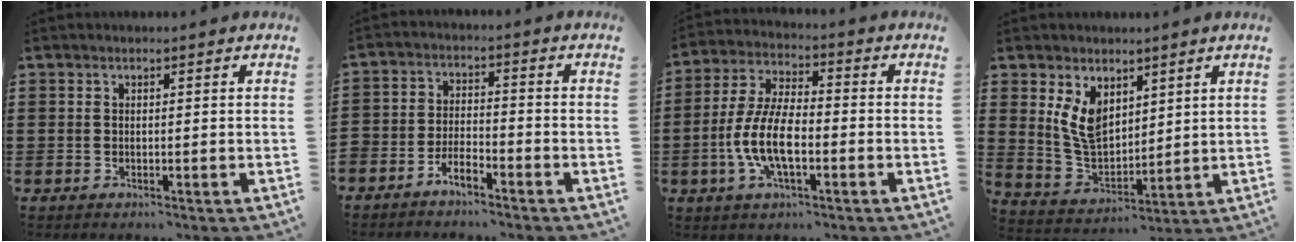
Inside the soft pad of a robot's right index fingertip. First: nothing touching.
{"total": 3.9, "force": [-3.7, 0.8, 0.9], "torque": [-0.028, 0.006, -0.079]}
{"total": 9.3, "force": [-2.6, 3.7, 8.1], "torque": [-0.192, -0.008, -0.056]}
{"total": 7.7, "force": [3.5, 4.7, 4.9], "torque": [-0.123, -0.004, 0.066]}